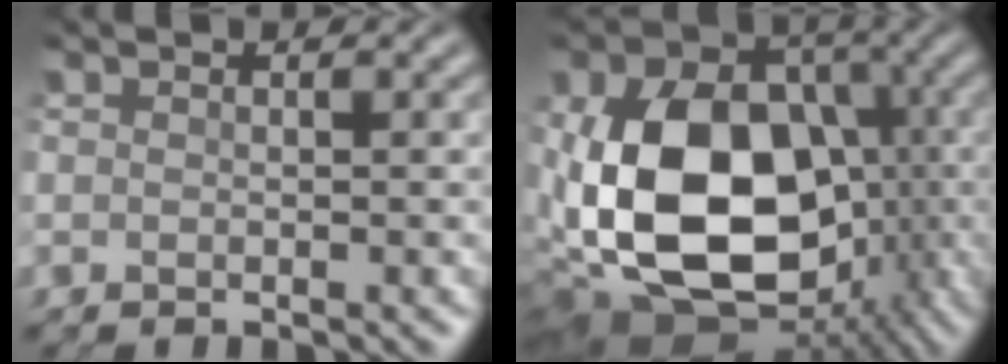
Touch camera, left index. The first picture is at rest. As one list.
[{"total": 16.1, "force": [-2.2, 11.5, 11.1], "torque": [-0.223, -0.017, -0.035]}]